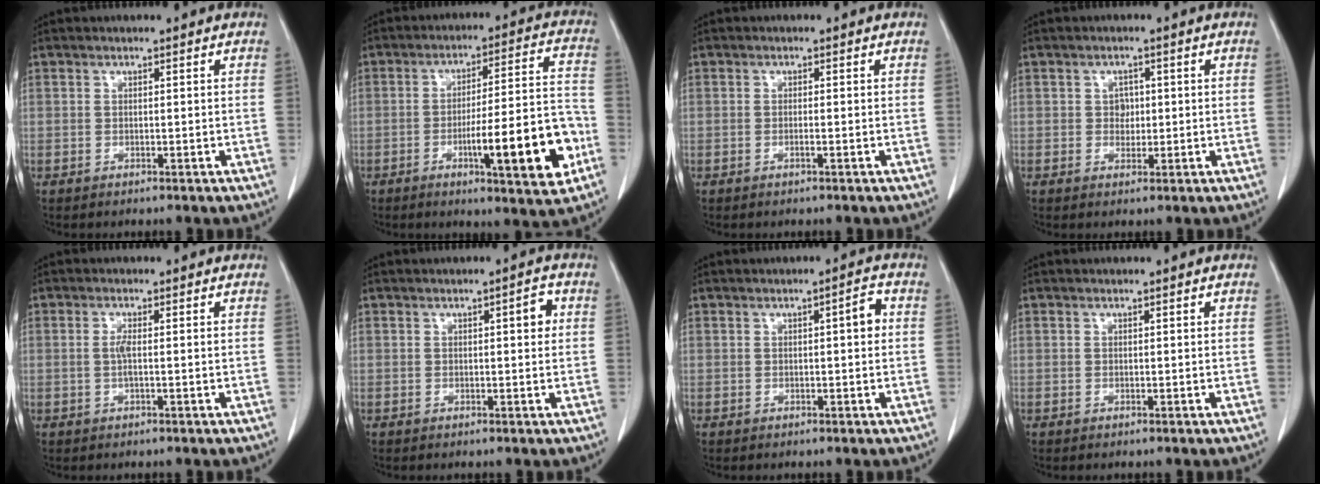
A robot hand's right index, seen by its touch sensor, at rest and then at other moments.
{"total": 15.8, "force": [-5.5, 1.8, 14.7], "torque": [-0.212, 0.005, -0.076]}
{"total": 0.7, "force": [-0.3, -0.1, 0.6], "torque": [-0.011, 0.001, -0.005]}
{"total": 2.1, "force": [0.2, 1.7, 1.1], "torque": [-0.011, 0.003, 0.004]}
{"total": 1.7, "force": [0.0, 0.1, 1.7], "torque": [-0.037, 0.001, -0.001]}
{"total": 2.3, "force": [0.6, 0.5, 2.2], "torque": [-0.029, 0.004, 0.007]}
{"total": 2.5, "force": [0.4, 0.4, 2.4], "torque": [-0.034, 0.006, 0.005]}
{"total": 0.0}